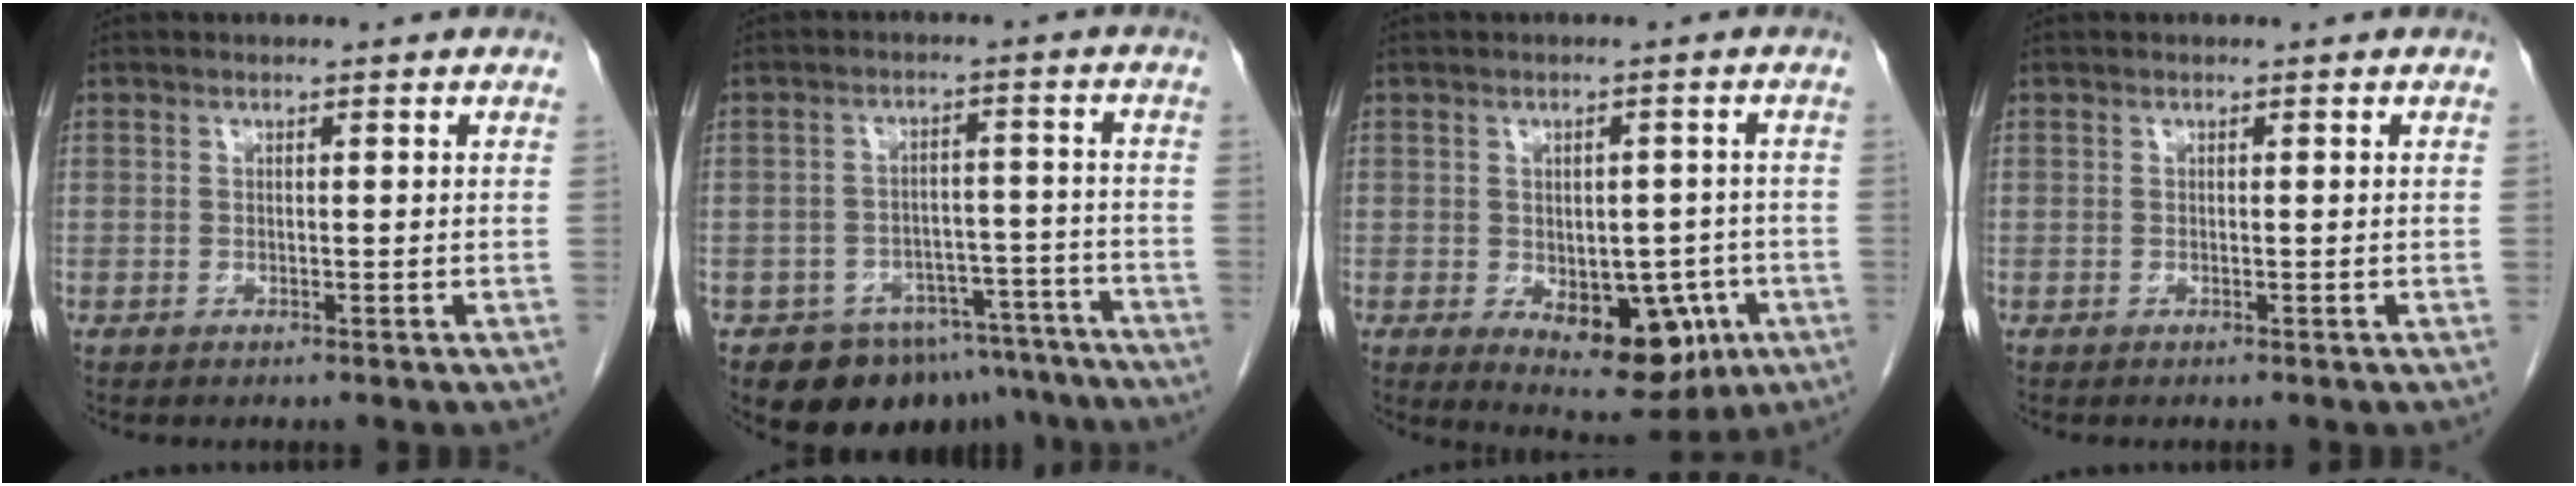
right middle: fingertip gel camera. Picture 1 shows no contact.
{"total": 12.4, "force": [-9.7, 6.9, 3.4], "torque": [-0.027, 0.036, -0.123]}
{"total": 10.1, "force": [-3.2, 5.4, 7.9], "torque": [-0.092, 0.002, -0.027]}
{"total": 0.0}